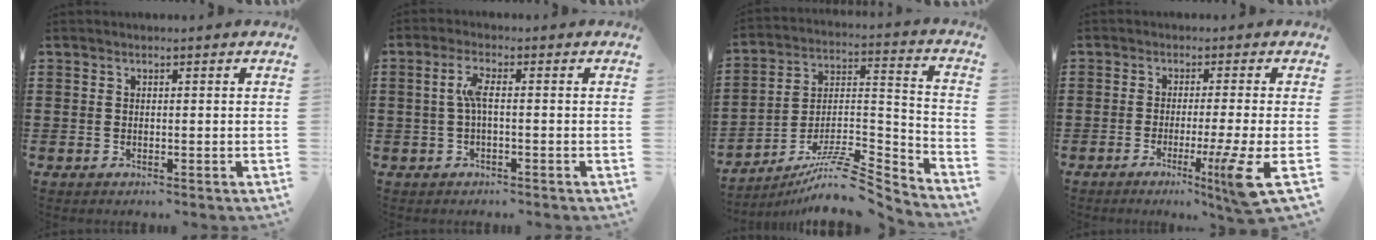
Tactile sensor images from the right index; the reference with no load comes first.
{"total": 3.5, "force": [-0.2, 0.7, 3.5], "torque": [-0.073, 0.002, -0.008]}
{"total": 9.5, "force": [-7.5, 2.1, 5.4], "torque": [-0.089, 0.009, -0.145]}
{"total": 7.9, "force": [-2.8, -1.7, 7.1], "torque": [-0.121, -0.030, -0.050]}